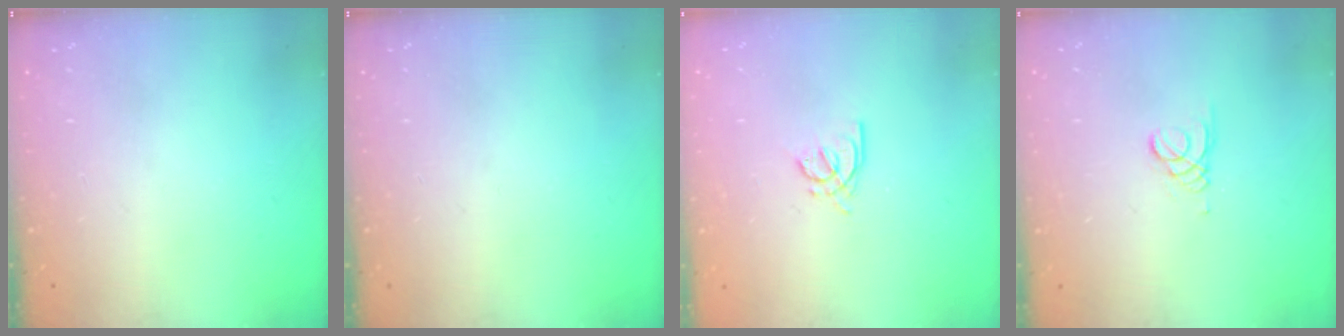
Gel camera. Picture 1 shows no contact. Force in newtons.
{"total": 0.0}
{"total": 3.9, "press": 3.9, "slide": 0.7}
{"total": 1.5, "press": 1.5, "slide": 0.1}